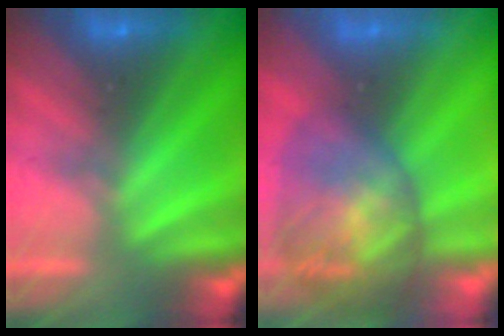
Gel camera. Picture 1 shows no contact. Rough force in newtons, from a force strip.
{"total": 5.9}